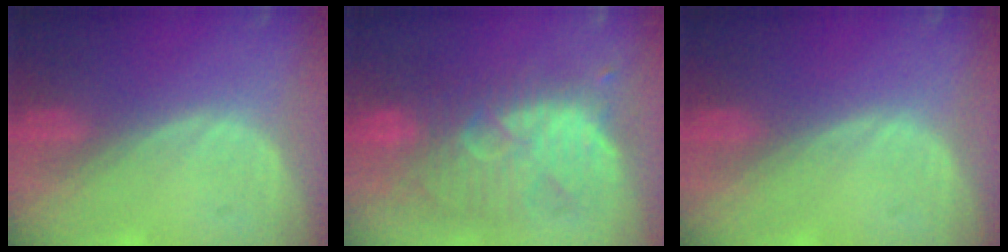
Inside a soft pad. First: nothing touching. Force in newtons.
{"total": 11.0, "press": 10.5, "slide": 3.0}
{"total": 0.0}